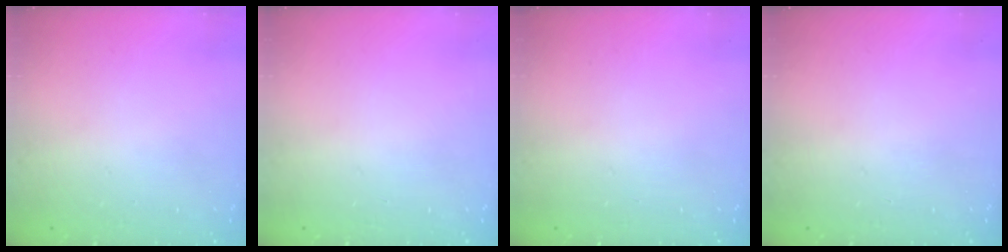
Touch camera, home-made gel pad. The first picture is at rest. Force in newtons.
{"total": 0.0}
{"total": 0.0}
{"total": 0.0}